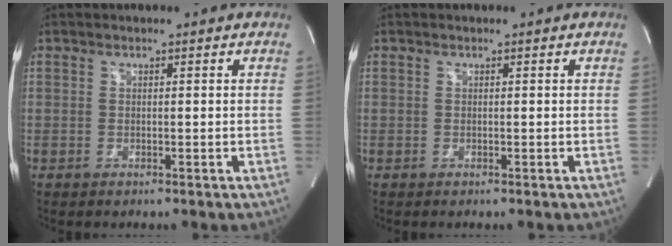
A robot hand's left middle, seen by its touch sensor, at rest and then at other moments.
{"total": 0.0}